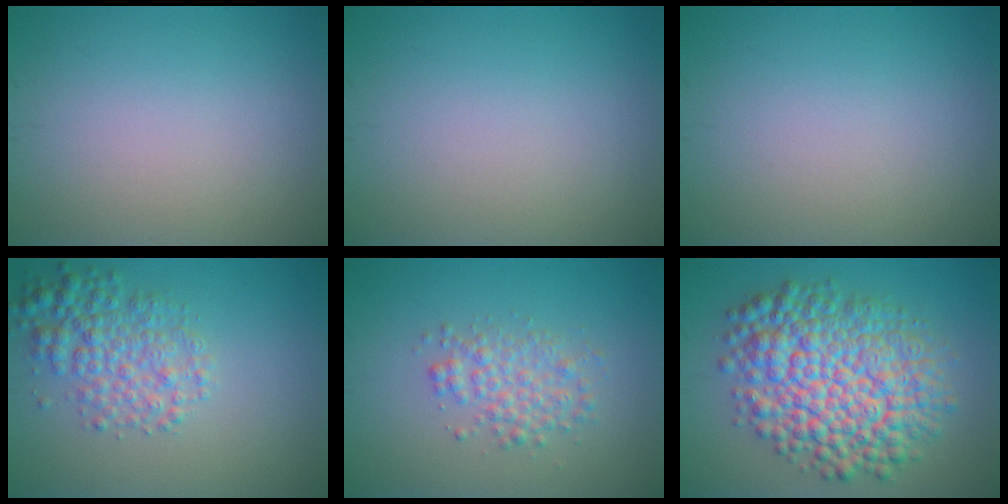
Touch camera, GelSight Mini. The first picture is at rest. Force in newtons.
{"total": 0.0}
{"total": 0.0}
{"total": 4.2, "press": 4.2, "slide": 0.1}
{"total": 2.8, "press": 2.8, "slide": 0.0}
{"total": 11.2, "press": 11.2, "slide": 0.3}